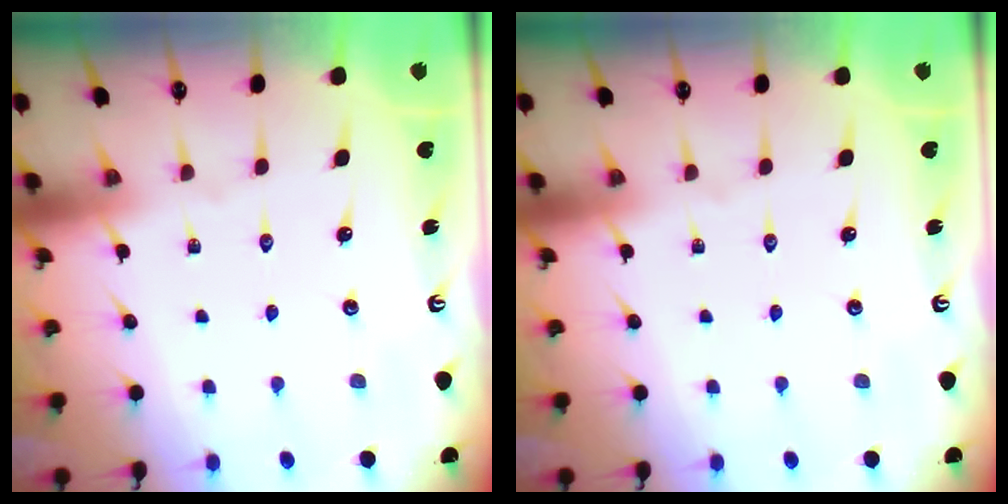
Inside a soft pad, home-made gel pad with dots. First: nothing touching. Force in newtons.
{"total": 0.0}